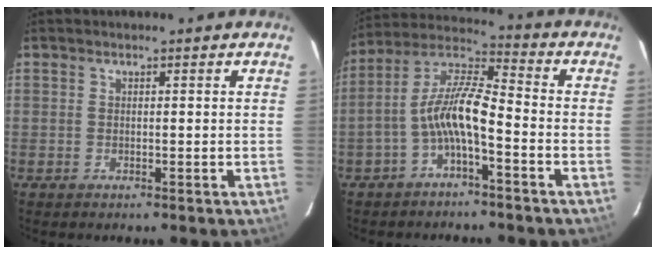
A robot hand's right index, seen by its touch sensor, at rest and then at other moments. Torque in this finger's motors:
{"motor_torque": [1.32, -0.82, 0.92, 0.21]}